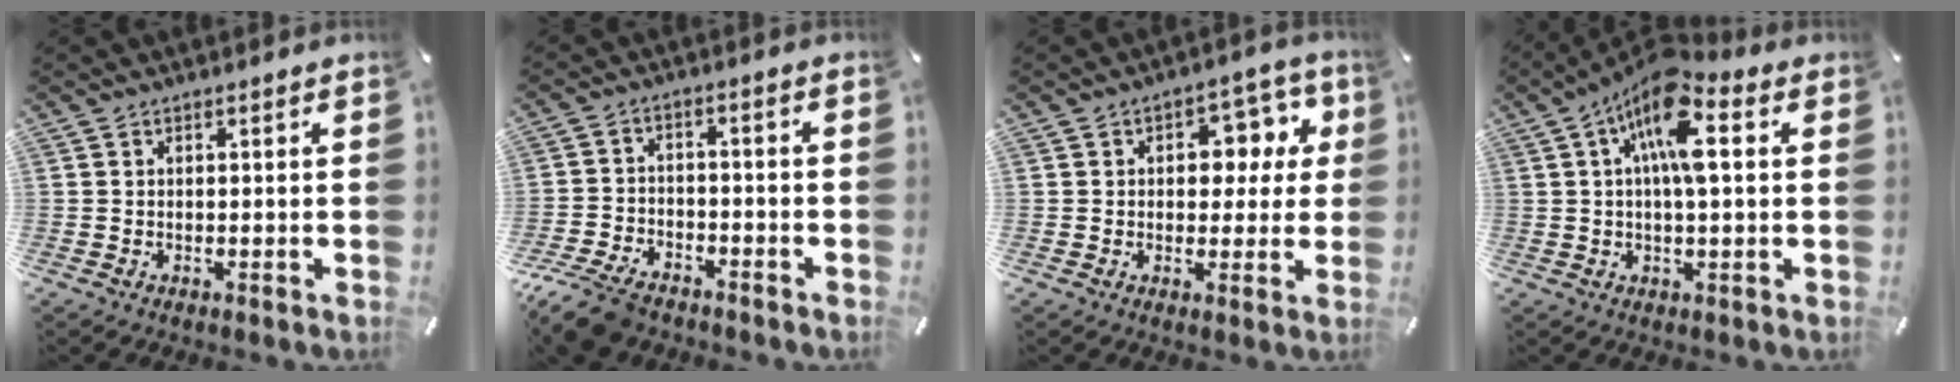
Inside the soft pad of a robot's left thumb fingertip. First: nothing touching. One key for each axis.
{"total": 8.5, "fx": -6.8, "fy": 3.7, "fz": 3.5, "tx": -0.072, "ty": 0.030, "tz": -0.129}
{"total": 9.2, "fx": 2.4, "fy": 6.4, "fz": 6.2, "tx": -0.066, "ty": -0.009, "tz": 0.034}
{"total": 12.7, "fx": 4.0, "fy": 4.8, "fz": 11.1, "tx": -0.191, "ty": -0.012, "tz": 0.066}